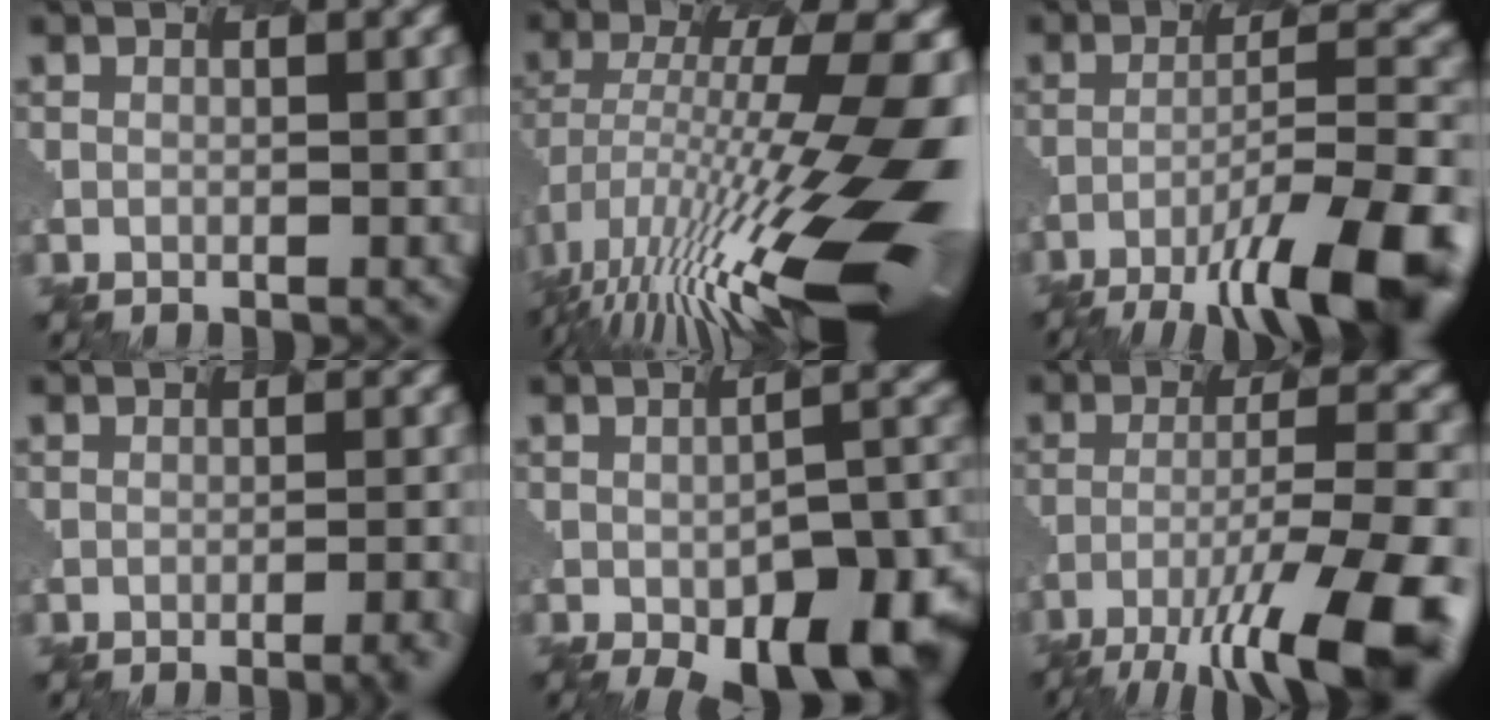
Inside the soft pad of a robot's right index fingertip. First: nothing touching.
{"total": 14.7, "force": [-3.7, 3.4, 13.8], "torque": [-0.259, 0.001, -0.054]}
{"total": 11.5, "force": [-7.5, 2.1, 8.4], "torque": [-0.155, -0.005, -0.116]}
{"total": 4.6, "force": [-3.2, 1.2, 3.1], "torque": [-0.032, 0.000, -0.022]}
{"total": 11.9, "force": [-7.3, 4.2, 8.5], "torque": [-0.122, -0.018, -0.097]}
{"total": 12.8, "force": [-7.9, 3.1, 9.7], "torque": [-0.199, -0.020, -0.118]}